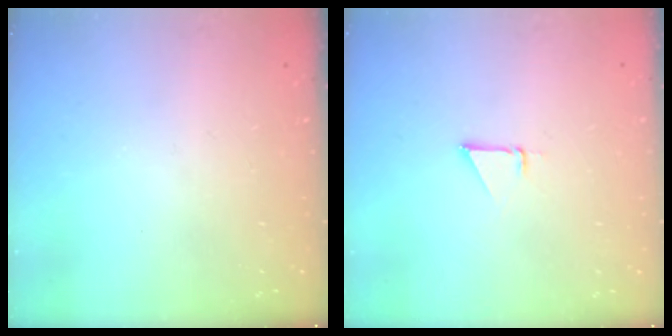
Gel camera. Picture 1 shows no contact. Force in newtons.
{"total": 1.5, "press": 1.5, "slide": 0.0}